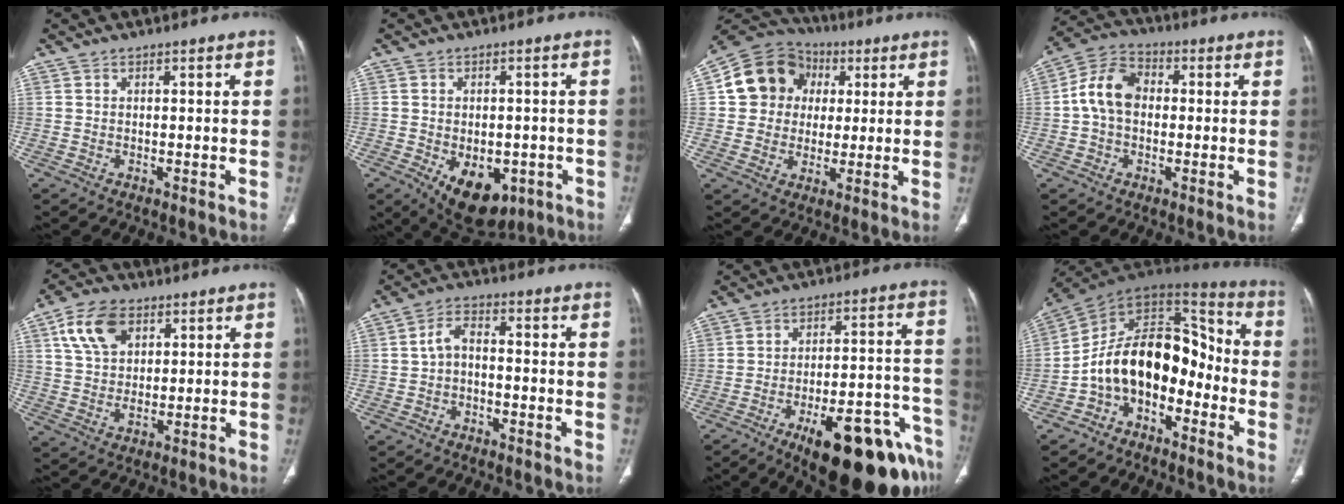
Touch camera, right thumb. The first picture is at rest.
{"total": 12.0, "force": [-4.8, 7.4, 8.1], "torque": [-0.095, 0.005, -0.050]}
{"total": 13.4, "force": [2.7, 11.9, 5.4], "torque": [-0.074, 0.013, 0.039]}
{"total": 9.3, "force": [0.1, 6.8, 6.4], "torque": [-0.110, 0.028, -0.010]}
{"total": 10.1, "force": [4.5, 6.4, 6.5], "torque": [-0.108, -0.008, 0.086]}
{"total": 4.2, "force": [-0.8, 2.6, 3.2], "torque": [-0.054, 0.021, -0.022]}
{"total": 23.1, "force": [-14.1, 7.0, 16.9], "torque": [-0.152, 0.083, -0.199]}
{"total": 16.7, "force": [-5.3, 10.7, 11.6], "torque": [-0.159, 0.103, -0.101]}